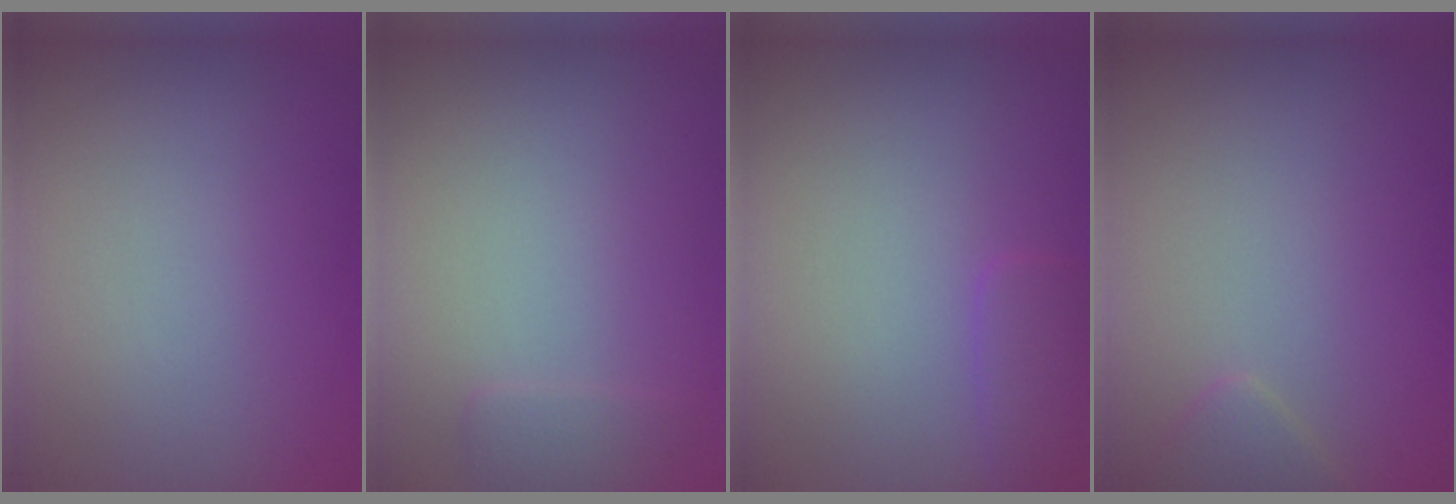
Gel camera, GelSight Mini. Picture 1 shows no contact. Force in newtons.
{"total": 1.1, "press": 1.1, "slide": 0.1}
{"total": 1.5, "press": 1.5, "slide": 0.1}
{"total": 1.3, "press": 1.3, "slide": 0.1}